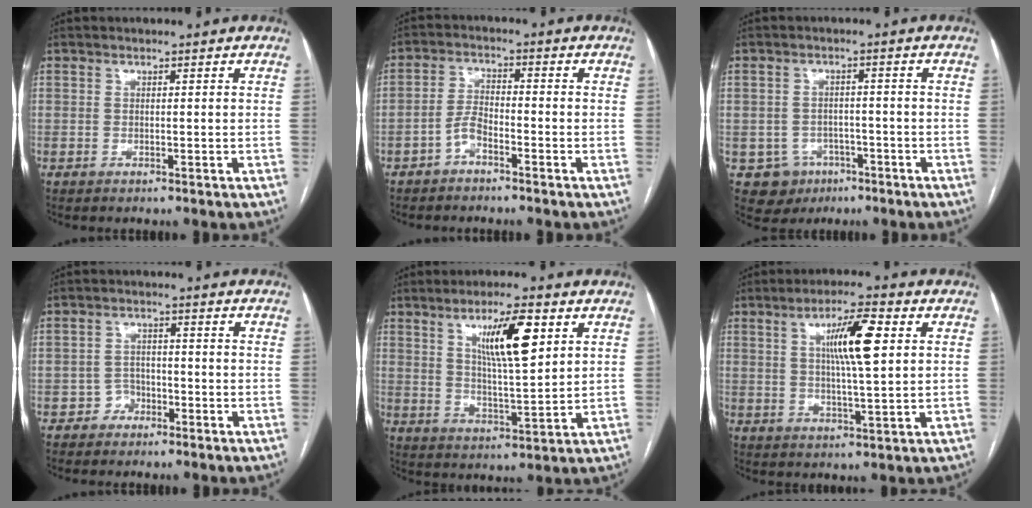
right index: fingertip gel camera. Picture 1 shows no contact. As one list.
[{"total": 2.4, "force": [-1.7, 0.9, 1.5], "torque": [-0.027, 0.006, -0.035]}, {"total": 5.4, "force": [-2.5, 4.7, 0.7], "torque": [-0.009, 0.010, -0.030]}, {"total": 2.6, "force": [-1.7, 1.9, 0.2], "torque": [0.000, 0.012, -0.033]}, {"total": 10.2, "force": [4.4, 1.6, 9.1], "torque": [-0.157, 0.001, 0.077]}, {"total": 9.1, "force": [2.6, 1.0, 8.7], "torque": [-0.151, 0.007, 0.044]}]